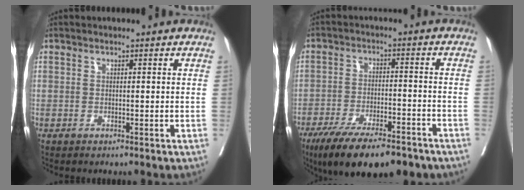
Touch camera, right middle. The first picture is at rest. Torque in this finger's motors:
{"motor_torque": [1.19, -0.95, 0.45, 0.21]}